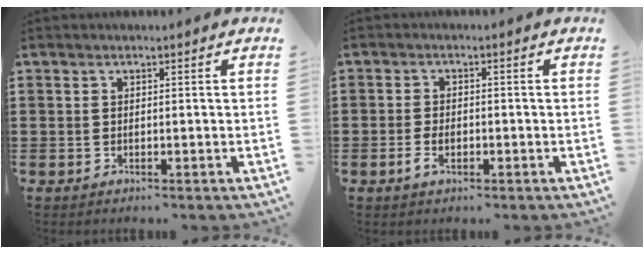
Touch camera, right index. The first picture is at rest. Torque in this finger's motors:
{"motor_torque": [1.07, 1.07, 0.03, 0.02]}